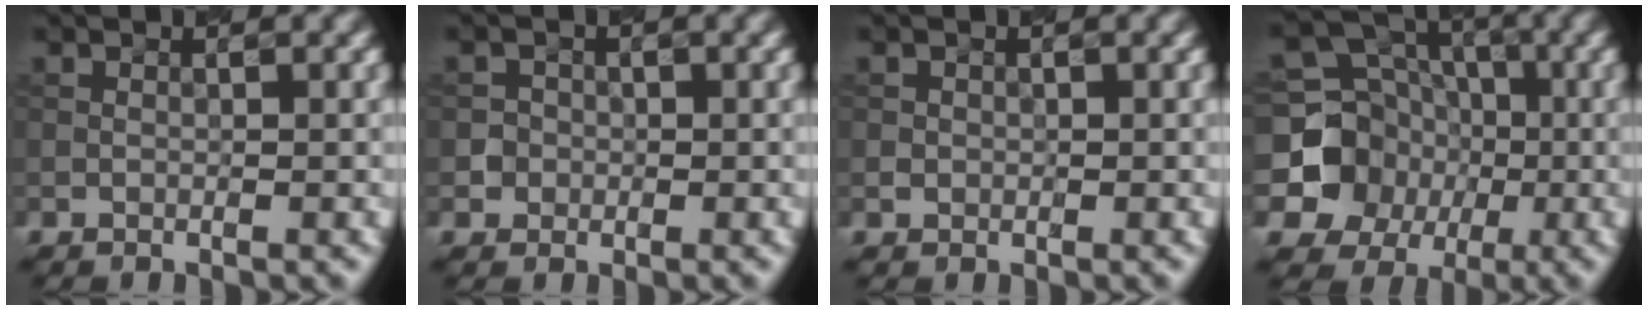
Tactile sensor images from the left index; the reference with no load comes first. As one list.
[{"total": 2.1, "force": [-0.6, 2.0, 0.2], "torque": [0.013, 0.011, -0.010]}, {"total": 0.5, "force": [0.0, 0.5, 0.1], "torque": [0.006, -0.001, 0.002]}, {"total": 11.9, "force": [-1.4, 11.2, 3.8], "torque": [-0.108, 0.014, -0.035]}]